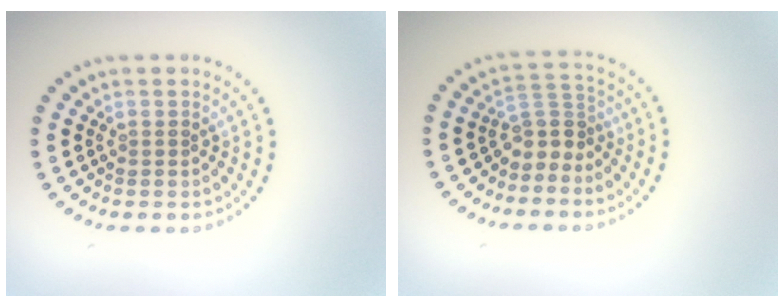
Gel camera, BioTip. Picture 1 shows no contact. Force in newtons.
{"total": 2.8, "press": 2.0, "slide": 1.9}